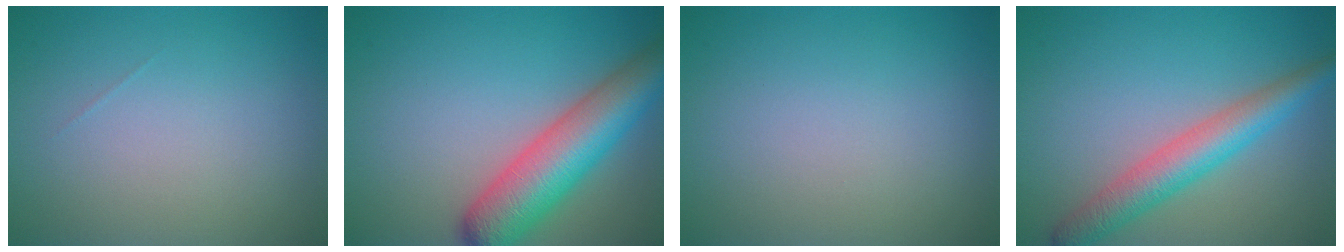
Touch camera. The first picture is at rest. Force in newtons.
{"total": 8.2, "press": 8.2, "slide": 0.3}
{"total": 0.0}
{"total": 4.8, "press": 4.8, "slide": 0.2}